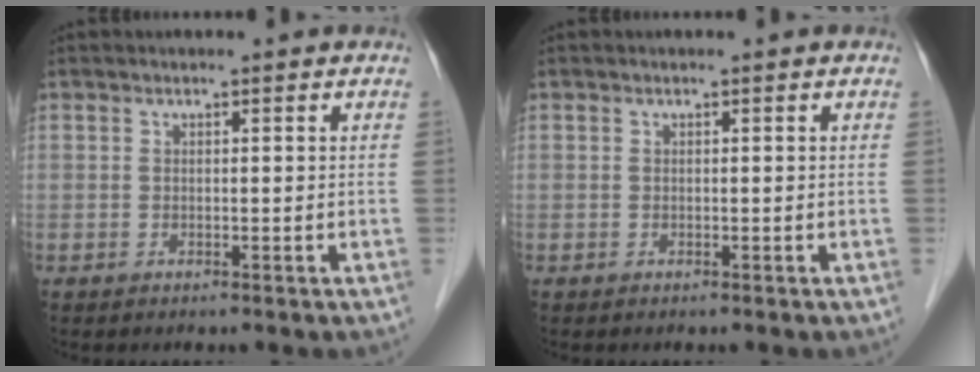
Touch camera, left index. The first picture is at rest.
{"total": 0.0}